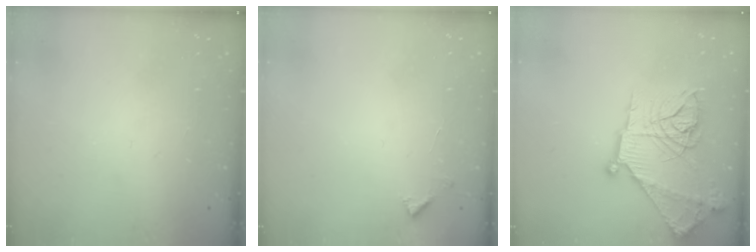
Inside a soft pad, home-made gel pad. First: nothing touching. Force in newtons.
{"total": 4.3, "press": 4.2, "slide": 0.3}
{"total": 22.2, "press": 22.1, "slide": 2.3}